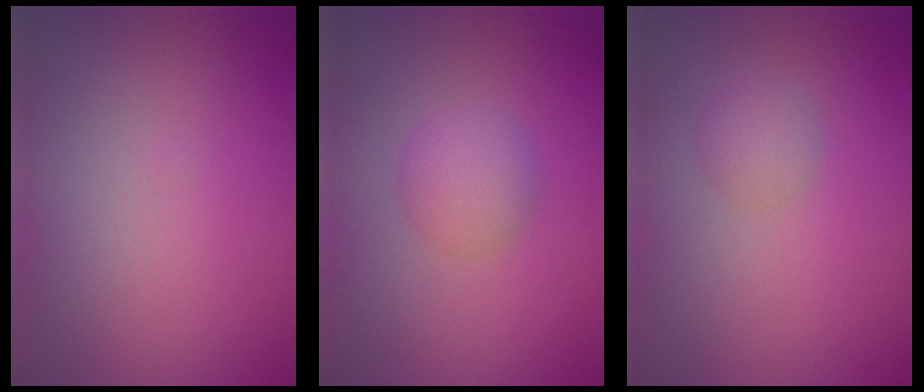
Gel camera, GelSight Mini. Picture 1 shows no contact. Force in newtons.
{"total": 2.6, "press": 2.6, "slide": 0.1}
{"total": 1.6, "press": 1.6, "slide": 0.0}